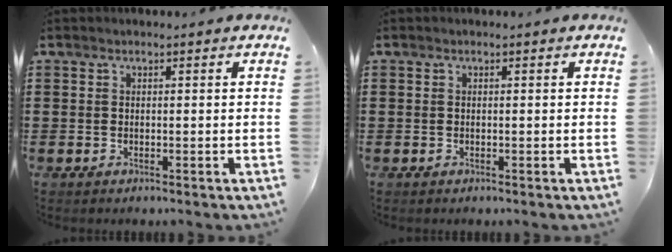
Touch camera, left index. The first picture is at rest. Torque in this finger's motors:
{"motor_torque": [0.00, 0.00, 0.00, 0.01]}